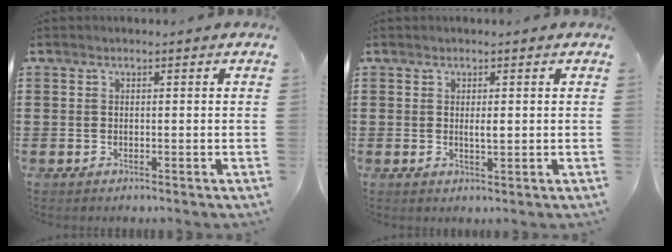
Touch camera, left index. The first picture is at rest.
{"total": 1.5, "force": [0.2, 0.3, 1.5], "torque": [-0.028, -0.001, 0.003]}